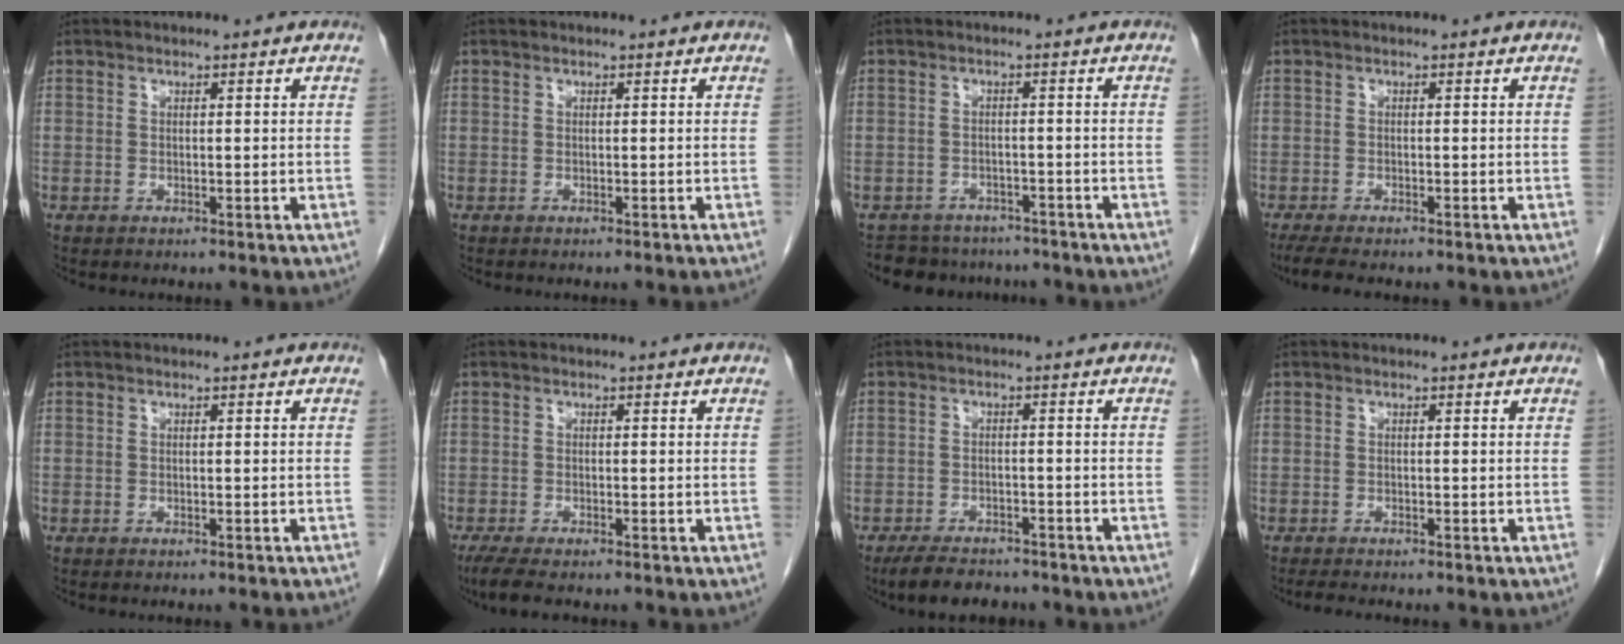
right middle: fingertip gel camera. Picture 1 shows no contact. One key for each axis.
{"total": 1.7, "fx": -1.5, "fy": -0.2, "fz": 0.7, "tx": -0.007, "ty": 0.003, "tz": -0.017}
{"total": 7.6, "fx": -6.7, "fy": 3.4, "fz": 0.6, "tx": -0.006, "ty": 0.009, "tz": -0.087}
{"total": 5.3, "fx": -4.3, "fy": 1.0, "fz": 3.0, "tx": -0.049, "ty": -0.013, "tz": -0.064}
{"total": 1.7, "fx": -1.6, "fy": -0.1, "fz": 0.8, "tx": -0.010, "ty": 0.003, "tz": -0.018}
{"total": 5.4, "fx": -4.2, "fy": 1.2, "fz": 3.2, "tx": -0.057, "ty": -0.014, "tz": -0.064}
{"total": 6.7, "fx": -5.7, "fy": 2.4, "fz": 2.6, "tx": -0.045, "ty": -0.008, "tz": -0.089}
{"total": 3.3, "fx": -2.8, "fy": 0.4, "fz": 1.7, "tx": -0.028, "ty": -0.008, "tz": -0.039}